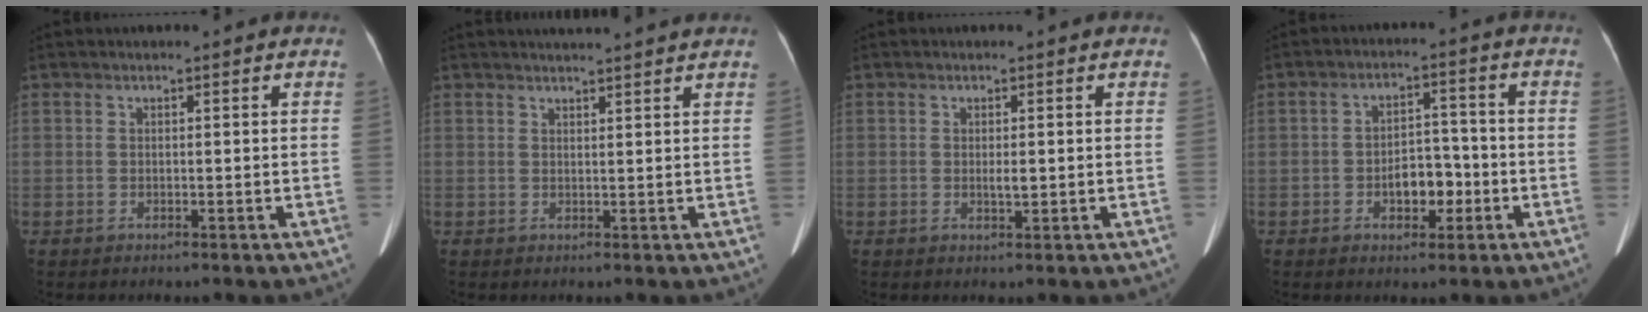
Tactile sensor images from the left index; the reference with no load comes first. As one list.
[{"total": 5.6, "force": [5.2, -0.5, 2.0], "torque": [-0.026, 0.019, 0.058]}, {"total": 1.3, "force": [-0.2, 0.4, 1.3], "torque": [-0.024, -0.004, -0.003]}, {"total": 5.6, "force": [-2.1, 3.2, 4.1], "torque": [-0.068, 0.013, -0.032]}]